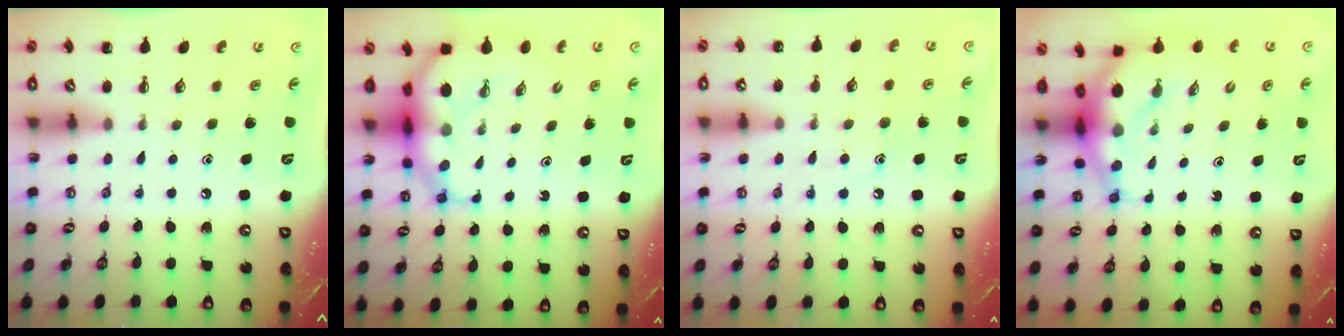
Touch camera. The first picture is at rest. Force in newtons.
{"total": 9.1, "press": 8.8, "slide": 2.3}
{"total": 7.4, "press": 7.3, "slide": 1.3}
{"total": 8.9, "press": 8.6, "slide": 2.3}